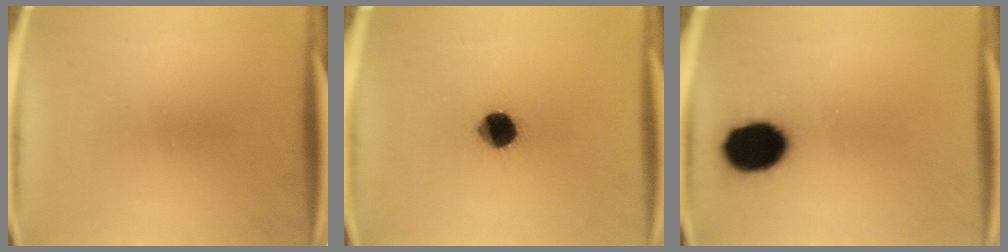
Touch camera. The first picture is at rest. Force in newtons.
{"total": 8.5}
{"total": 14.8}